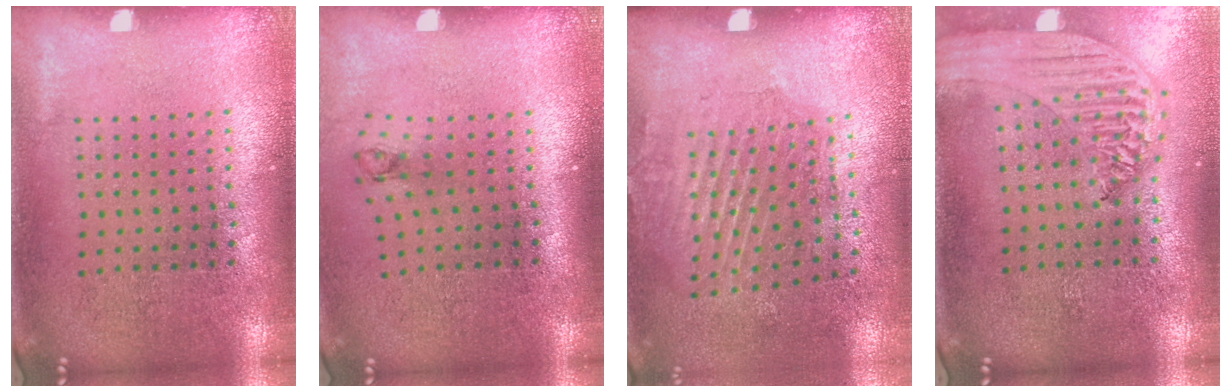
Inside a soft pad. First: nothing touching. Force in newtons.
{"total": 0.7, "press": 0.3, "slide": 0.6}
{"total": 2.0, "press": 1.2, "slide": 1.6}
{"total": 2.2, "press": 2.0, "slide": 1.0}